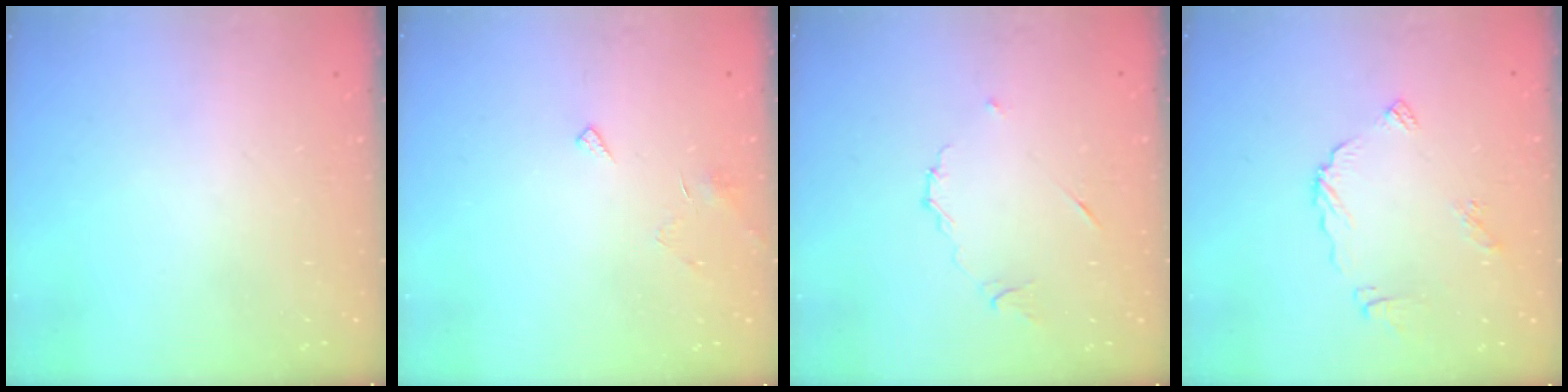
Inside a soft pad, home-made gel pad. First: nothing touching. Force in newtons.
{"total": 4.2, "press": 4.2, "slide": 0.3}
{"total": 6.5, "press": 6.4, "slide": 0.6}
{"total": 8.0, "press": 8.0, "slide": 0.9}